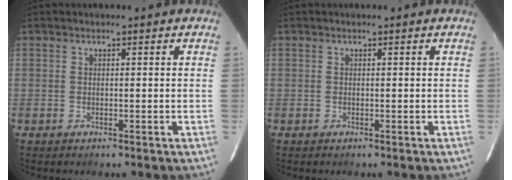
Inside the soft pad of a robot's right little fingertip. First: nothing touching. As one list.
[{"total": 0.0}]